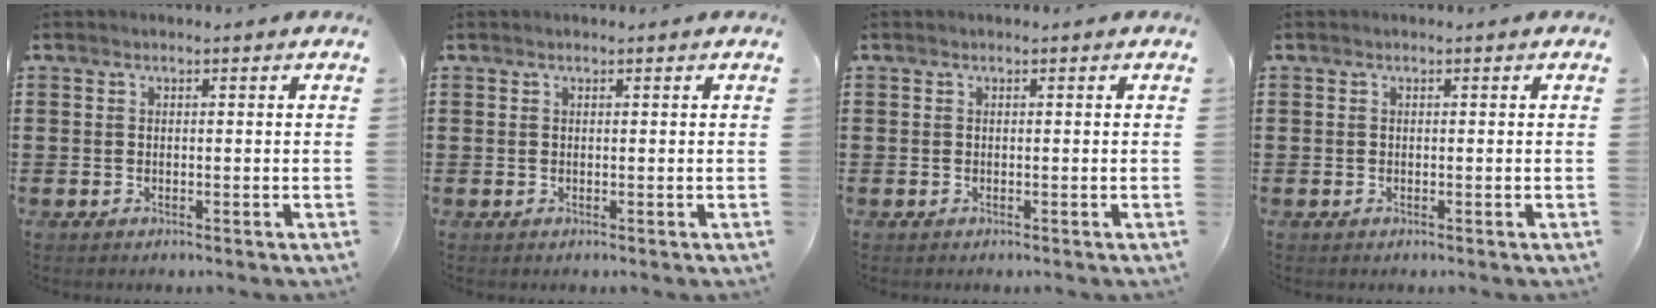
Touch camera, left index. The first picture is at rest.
{"total": 0.0}
{"total": 0.0}
{"total": 0.0}